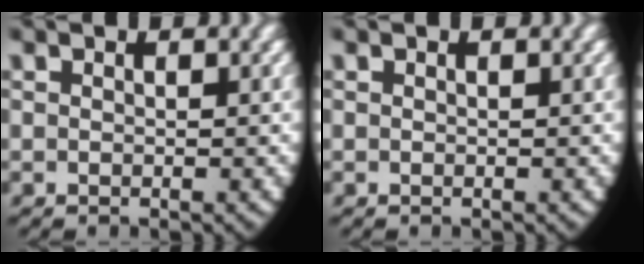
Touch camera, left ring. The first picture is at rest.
{"total": 0.0}